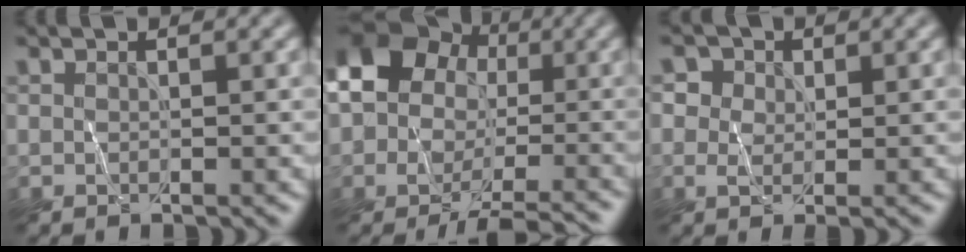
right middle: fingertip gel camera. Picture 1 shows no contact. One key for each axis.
{"total": 11.0, "fx": -2.4, "fy": 8.6, "fz": 6.4, "tx": -0.077, "ty": 0.015, "tz": -0.064}
{"total": 2.9, "fx": 1.0, "fy": 2.2, "fz": 1.7, "tx": -0.024, "ty": 0.012, "tz": 0.002}